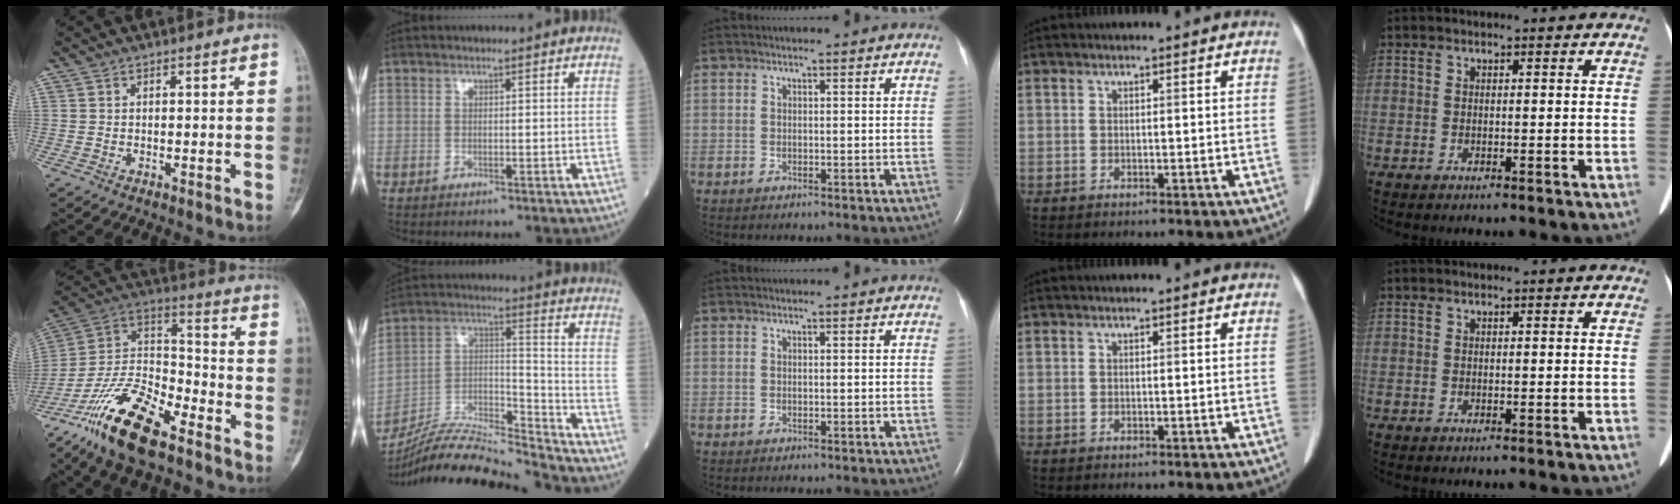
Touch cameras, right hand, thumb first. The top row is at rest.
{"thumb": {"total": 19.3, "force": [-13.0, 6.9, 12.6], "torque": [-0.237, 0.072, -0.240]}, "index": {"total": 17.2, "force": [-16.5, -0.6, 4.8], "torque": [-0.083, 0.024, -0.293]}}